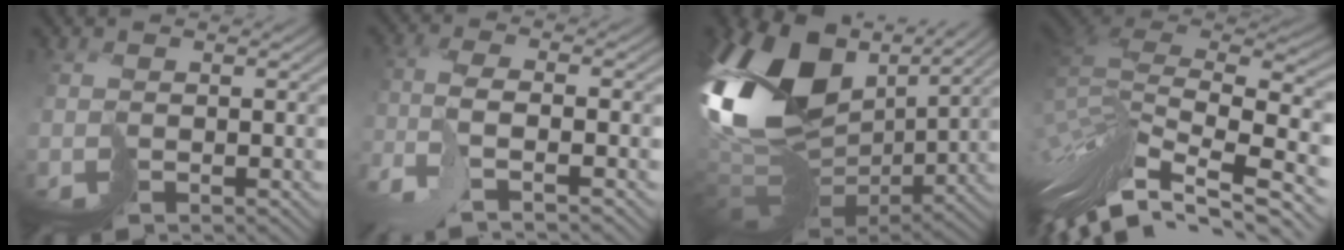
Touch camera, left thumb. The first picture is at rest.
{"total": 5.9, "force": [-3.5, 0.7, 4.7], "torque": [-0.096, -0.003, -0.079]}
{"total": 18.0, "force": [4.9, 10.7, 13.7], "torque": [-0.302, 0.006, 0.095]}
{"total": 12.9, "force": [-7.1, 5.0, 9.5], "torque": [-0.225, 0.005, -0.127]}